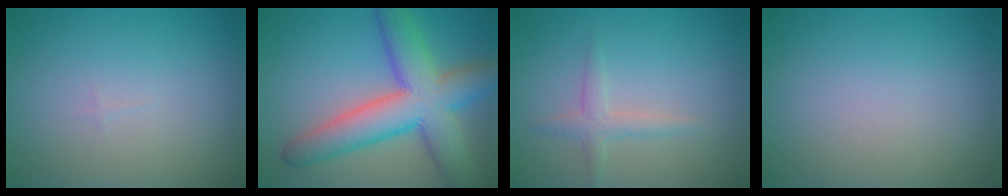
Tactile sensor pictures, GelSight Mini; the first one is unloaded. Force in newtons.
{"total": 9.3, "press": 9.3, "slide": 0.3}
{"total": 1.7, "press": 1.7, "slide": 0.1}
{"total": 0.0}